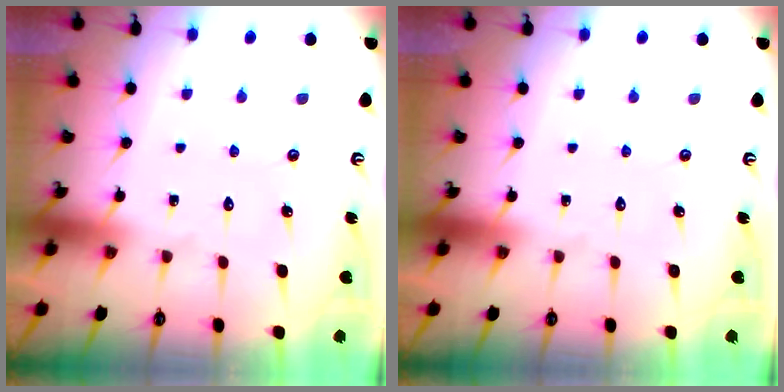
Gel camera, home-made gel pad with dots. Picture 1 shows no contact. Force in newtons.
{"total": 0.0}